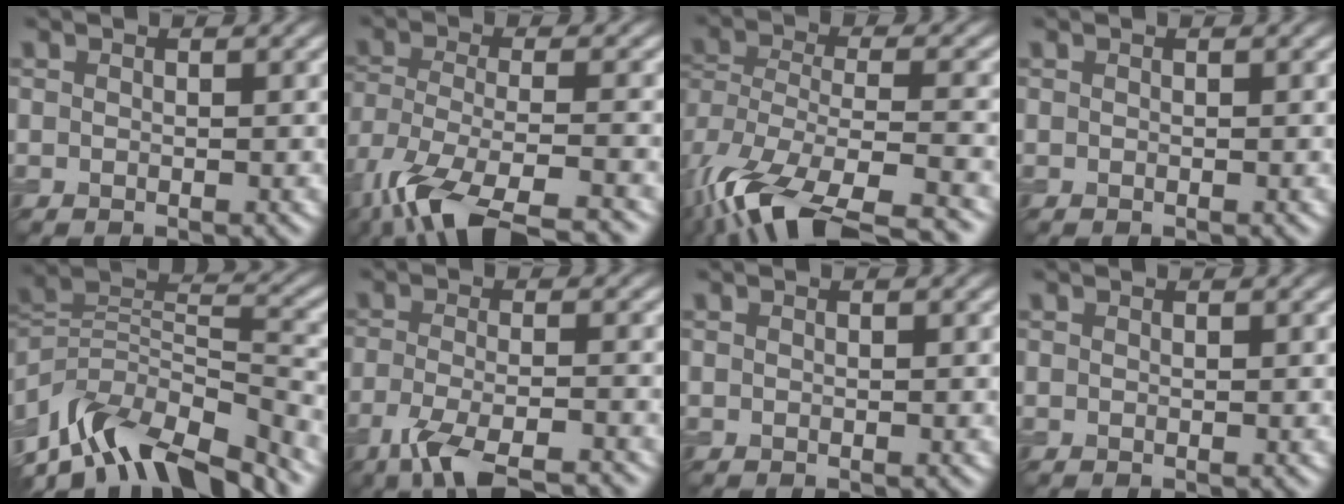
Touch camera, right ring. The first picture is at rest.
{"total": 10.7, "force": [-7.8, 3.1, 6.6], "torque": [-0.138, -0.032, -0.135]}
{"total": 15.1, "force": [-10.6, 6.4, 8.8], "torque": [-0.186, -0.041, -0.144]}
{"total": 0.0}
{"total": 11.8, "force": [-8.0, 5.2, 7.0], "torque": [-0.134, 0.029, -0.151]}
{"total": 6.2, "force": [-4.6, 1.3, 4.0], "torque": [-0.074, -0.010, -0.086]}
{"total": 0.0}
{"total": 0.0}